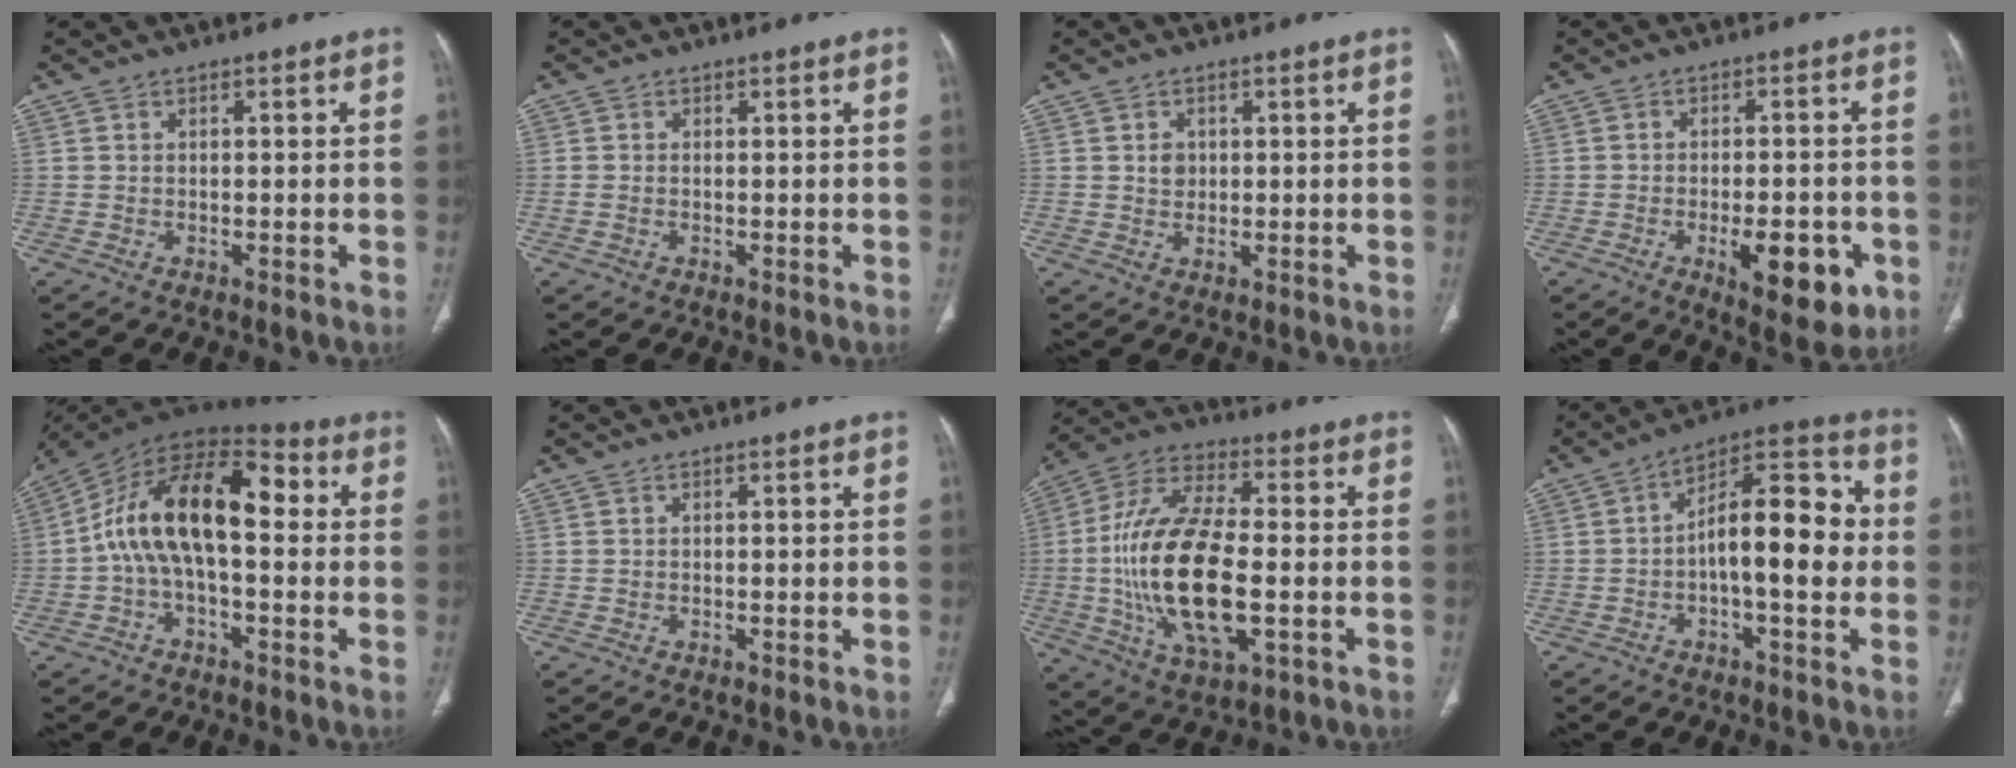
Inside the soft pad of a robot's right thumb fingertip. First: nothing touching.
{"total": 0.9, "force": [-0.2, 0.6, 0.7], "torque": [-0.026, 0.005, 0.000]}
{"total": 2.2, "force": [0.4, 1.9, 1.1], "torque": [-0.007, 0.000, 0.008]}
{"total": 11.6, "force": [-4.3, 4.8, 9.6], "torque": [-0.114, 0.006, -0.053]}
{"total": 16.8, "force": [0.5, 8.6, 14.5], "torque": [-0.236, 0.053, -0.003]}
{"total": 0.0}
{"total": 21.8, "force": [-2.8, 9.5, 19.4], "torque": [-0.389, 0.011, -0.045]}
{"total": 15.0, "force": [-0.9, 6.0, 13.7], "torque": [-0.186, 0.044, -0.023]}